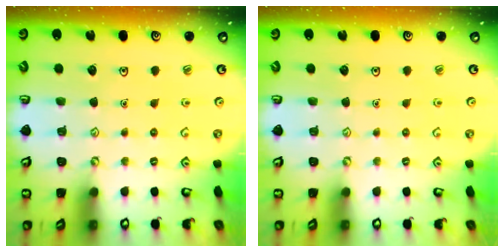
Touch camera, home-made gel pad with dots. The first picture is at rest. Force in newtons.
{"total": 0.0}